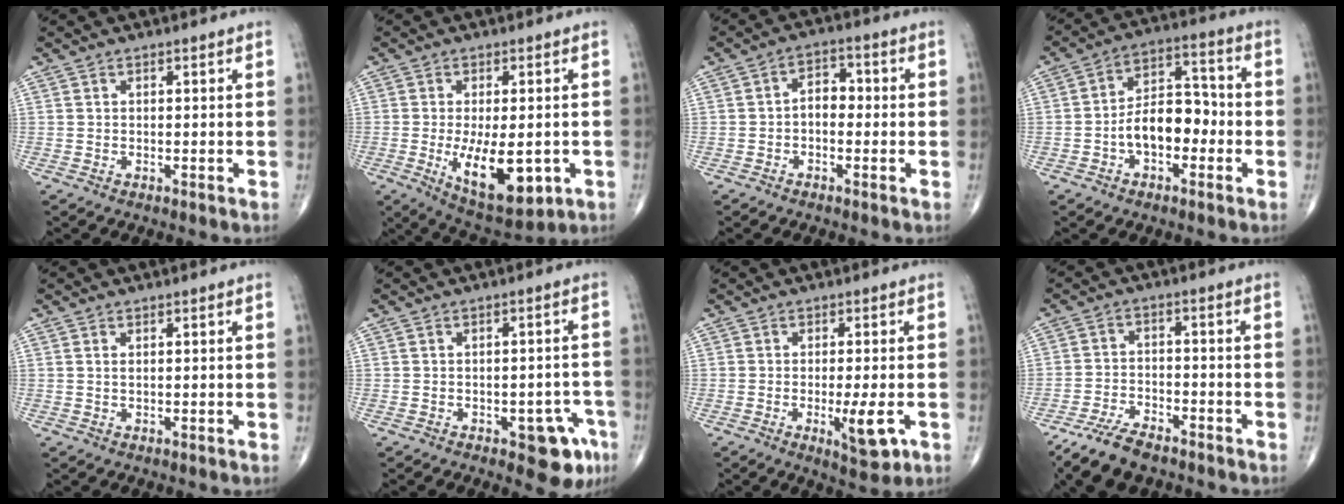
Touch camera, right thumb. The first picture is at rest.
{"total": 12.6, "force": [-2.9, 5.4, 10.9], "torque": [-0.160, -0.018, -0.029]}
{"total": 4.6, "force": [-0.6, 3.0, 3.4], "torque": [-0.038, 0.020, -0.019]}
{"total": 10.5, "force": [-2.8, 6.4, 7.9], "torque": [-0.108, 0.042, -0.056]}
{"total": 0.7, "force": [0.3, 0.3, 0.5], "torque": [-0.014, 0.002, 0.007]}
{"total": 7.3, "force": [-3.6, 3.3, 5.4], "torque": [-0.036, 0.020, -0.040]}
{"total": 6.4, "force": [-1.9, 1.6, 5.9], "torque": [-0.088, -0.013, -0.024]}
{"total": 9.3, "force": [-7.1, 3.7, 4.8], "torque": [-0.092, 0.020, -0.133]}